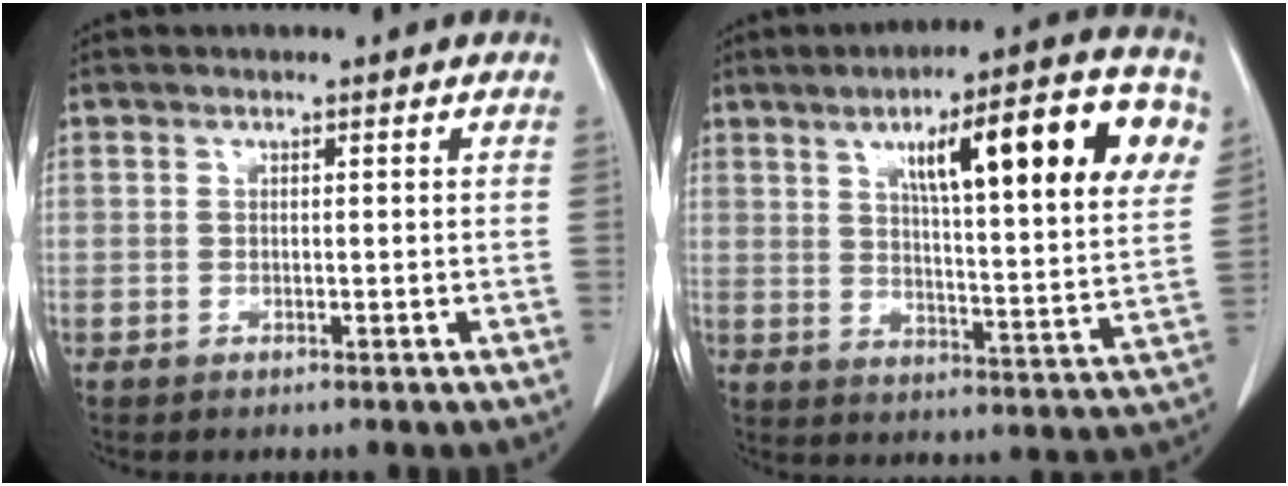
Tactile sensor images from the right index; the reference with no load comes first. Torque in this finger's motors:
{"motor_torque": [1.58, 0.56, 0.48, 0.21]}